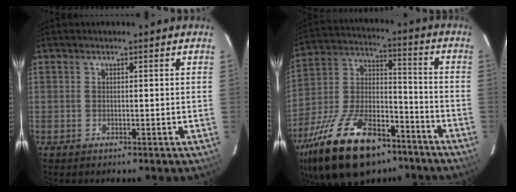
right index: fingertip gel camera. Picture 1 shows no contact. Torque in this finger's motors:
{"motor_torque": [1.34, -0.80, 1.05, 0.21]}